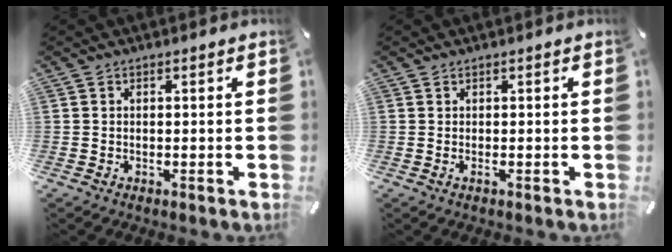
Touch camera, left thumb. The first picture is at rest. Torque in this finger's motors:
{"motor_torque": [-0.34, -0.06, -0.05, 0.00, 0.01]}